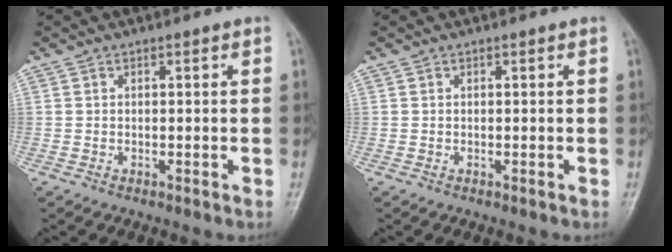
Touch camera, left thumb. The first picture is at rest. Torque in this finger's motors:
{"motor_torque": [0.00, 0.00, -0.06, -0.06, 0.00]}